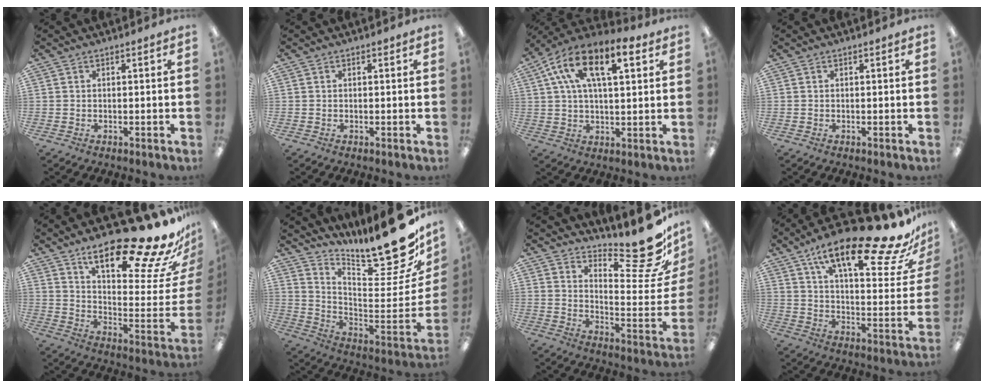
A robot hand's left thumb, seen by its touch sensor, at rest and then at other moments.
{"total": 0.0}
{"total": 15.1, "force": [7.0, 6.8, 11.5], "torque": [-0.221, -0.008, 0.119]}
{"total": 0.0}
{"total": 25.6, "force": [18.7, 5.8, 16.5], "torque": [-0.225, -0.141, 0.294]}
{"total": 22.1, "force": [16.2, 5.3, 13.9], "torque": [-0.157, -0.133, 0.258]}
{"total": 16.7, "force": [12.8, 4.1, 9.9], "torque": [-0.121, -0.118, 0.208]}
{"total": 24.6, "force": [16.7, 6.5, 16.9], "torque": [-0.257, -0.102, 0.265]}